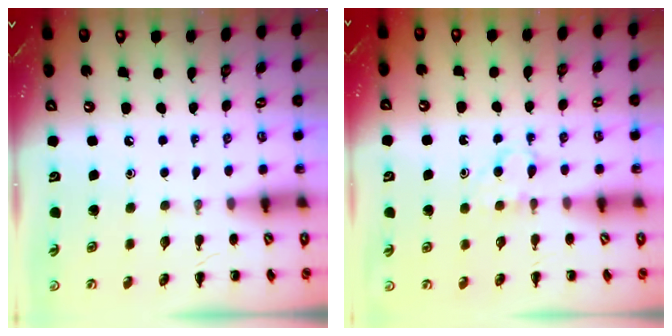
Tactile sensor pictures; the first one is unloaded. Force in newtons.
{"total": 3.5, "press": 3.3, "slide": 1.1}